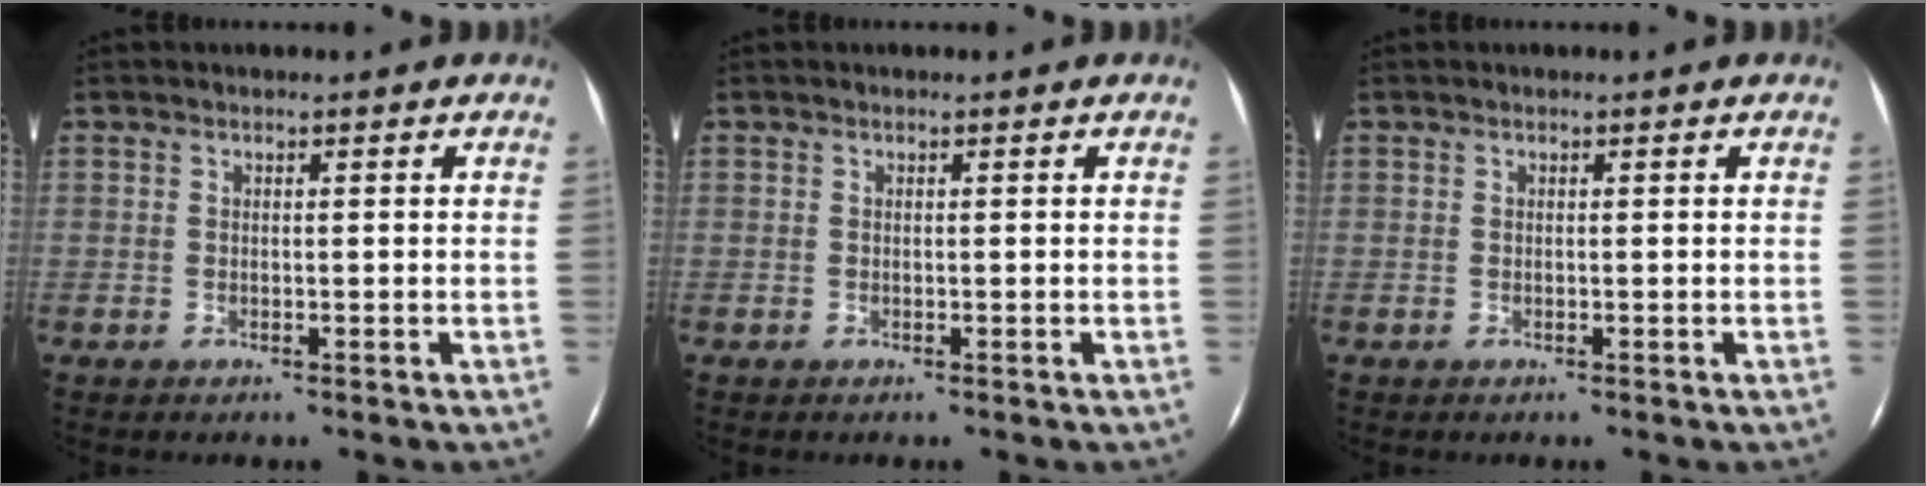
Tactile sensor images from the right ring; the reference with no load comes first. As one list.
[{"total": 0.0}, {"total": 0.0}]